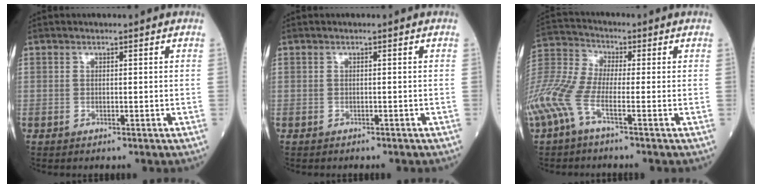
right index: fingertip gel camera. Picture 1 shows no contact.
{"total": 1.4, "force": [-1.2, 0.5, 0.5], "torque": [-0.014, -0.001, -0.013]}
{"total": 12.3, "force": [-5.3, 3.4, 10.5], "torque": [-0.263, 0.005, -0.113]}